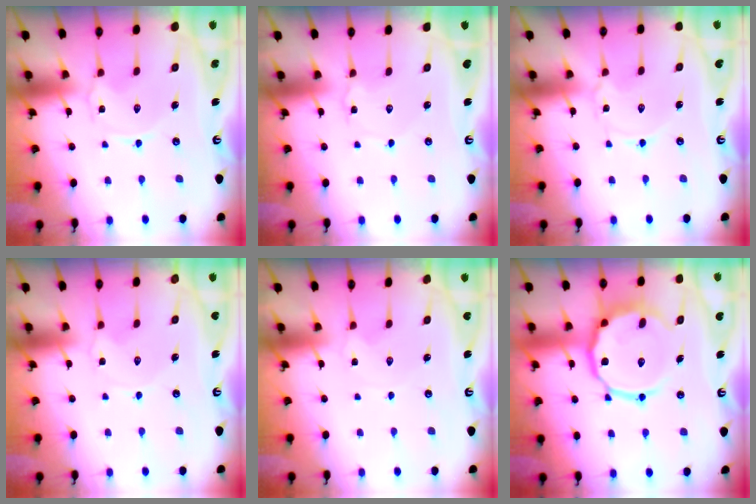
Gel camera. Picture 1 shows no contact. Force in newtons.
{"total": 2.3, "press": 2.3, "slide": 0.3}
{"total": 1.2, "press": 1.2, "slide": 0.3}
{"total": 0.5, "press": 0.5, "slide": 0.2}
{"total": 0.0}
{"total": 14.6, "press": 14.5, "slide": 1.9}